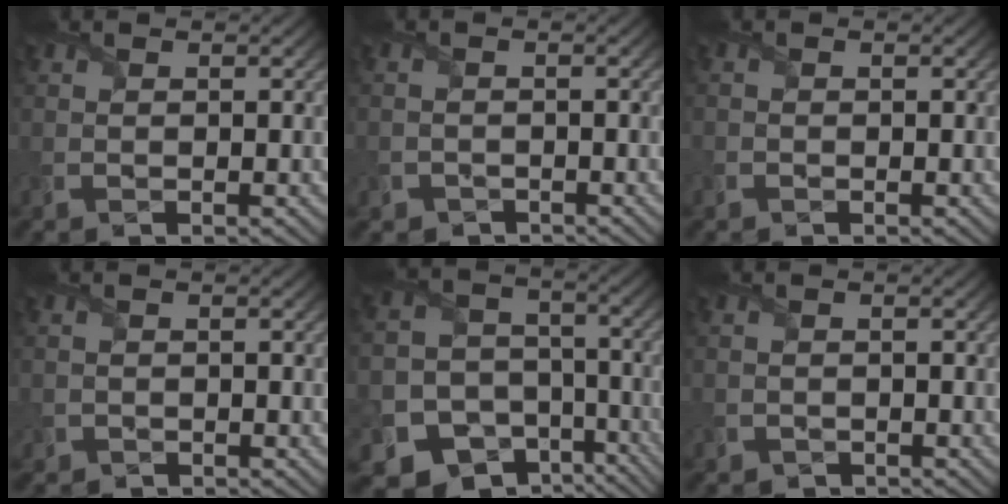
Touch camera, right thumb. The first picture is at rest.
{"total": 1.7, "force": [-1.4, 1.0, 0.1], "torque": [0.003, -0.005, -0.030]}
{"total": 0.8, "force": [-0.7, 0.4, 0.1], "torque": [0.002, -0.004, -0.015]}
{"total": 1.3, "force": [-1.0, 0.9, 0.2], "torque": [-0.002, -0.006, -0.021]}
{"total": 17.3, "force": [-10.9, 12.3, 5.4], "torque": [-0.157, -0.059, -0.156]}
{"total": 1.4, "force": [-1.1, 0.8, 0.1], "torque": [-0.001, -0.006, -0.024]}